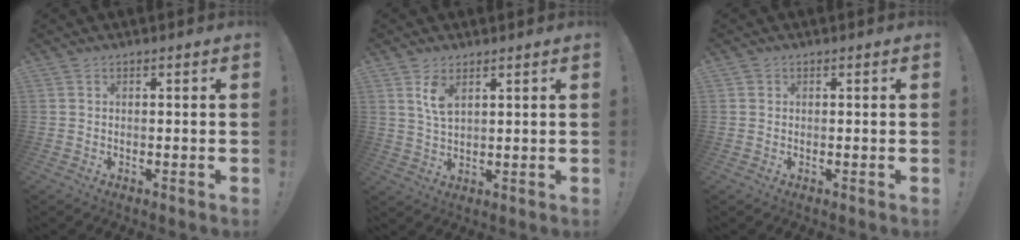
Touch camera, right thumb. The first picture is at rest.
{"total": 5.7, "force": [3.3, 2.6, 3.9], "torque": [-0.064, -0.016, 0.056]}
{"total": 0.8, "force": [0.3, 0.7, -0.1], "torque": [0.005, -0.001, 0.006]}